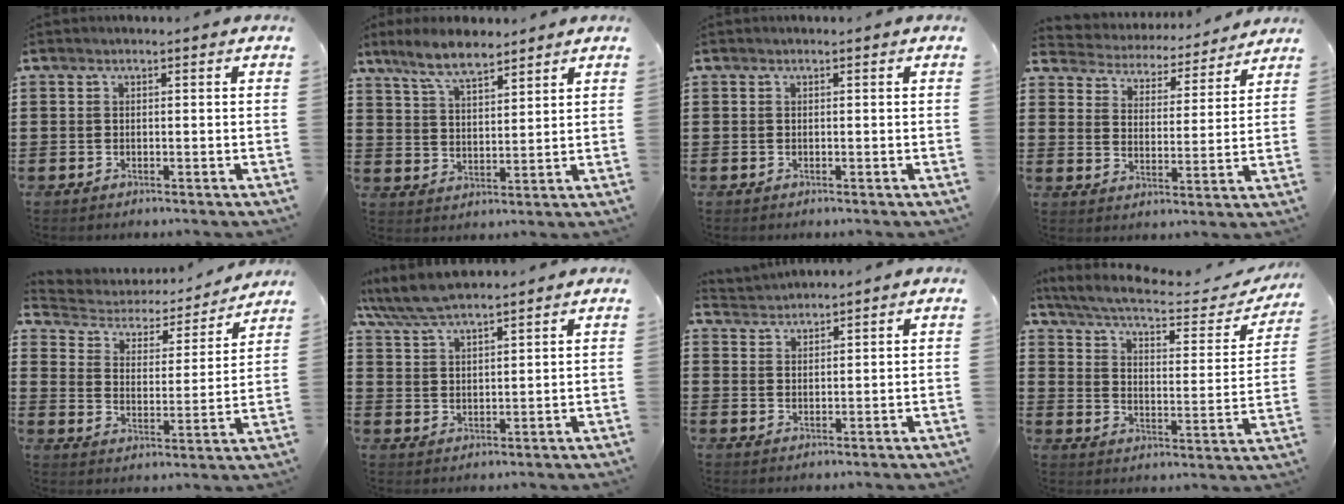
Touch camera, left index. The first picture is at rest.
{"total": 7.0, "force": [5.9, 1.7, 3.3], "torque": [-0.084, -0.008, 0.110]}
{"total": 0.0}
{"total": 4.1, "force": [4.1, 0.2, -0.3], "torque": [-0.022, -0.036, 0.064]}
{"total": 3.2, "force": [2.9, 1.4, 0.5], "torque": [-0.034, -0.022, 0.039]}
{"total": 5.6, "force": [5.2, 1.0, 2.0], "torque": [-0.056, -0.012, 0.095]}
{"total": 2.2, "force": [2.2, 0.1, -0.4], "torque": [0.001, -0.003, 0.043]}
{"total": 6.3, "force": [5.4, 0.8, 3.1], "torque": [-0.087, -0.031, 0.089]}